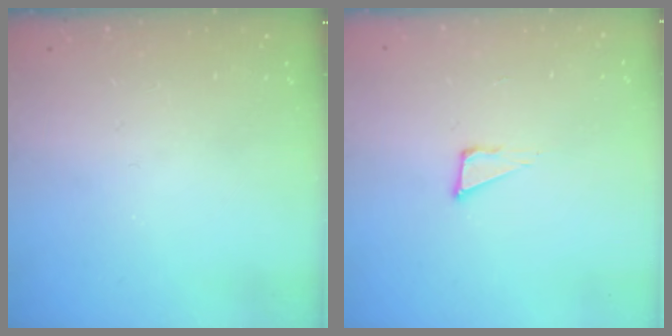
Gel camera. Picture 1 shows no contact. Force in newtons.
{"total": 4.0, "press": 3.9, "slide": 0.8}